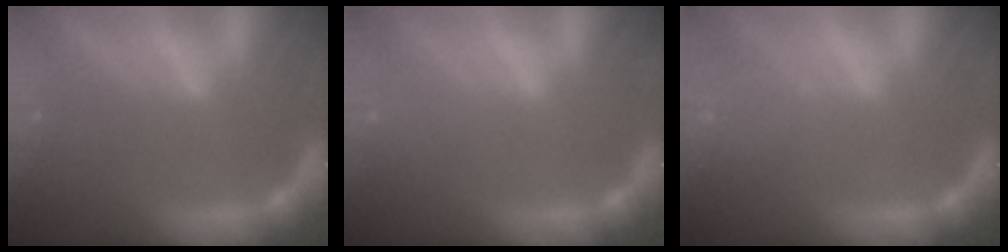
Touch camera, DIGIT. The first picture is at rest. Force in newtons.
{"total": 1.9}
{"total": 4.6}